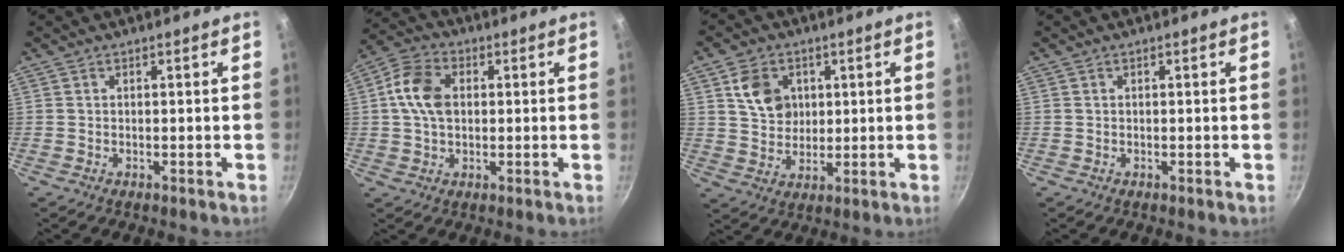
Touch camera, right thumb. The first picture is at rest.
{"total": 9.1, "force": [1.2, 6.4, 6.4], "torque": [-0.109, 0.014, 0.011]}
{"total": 8.4, "force": [2.7, 6.8, 4.2], "torque": [-0.046, -0.010, 0.051]}
{"total": 0.0}